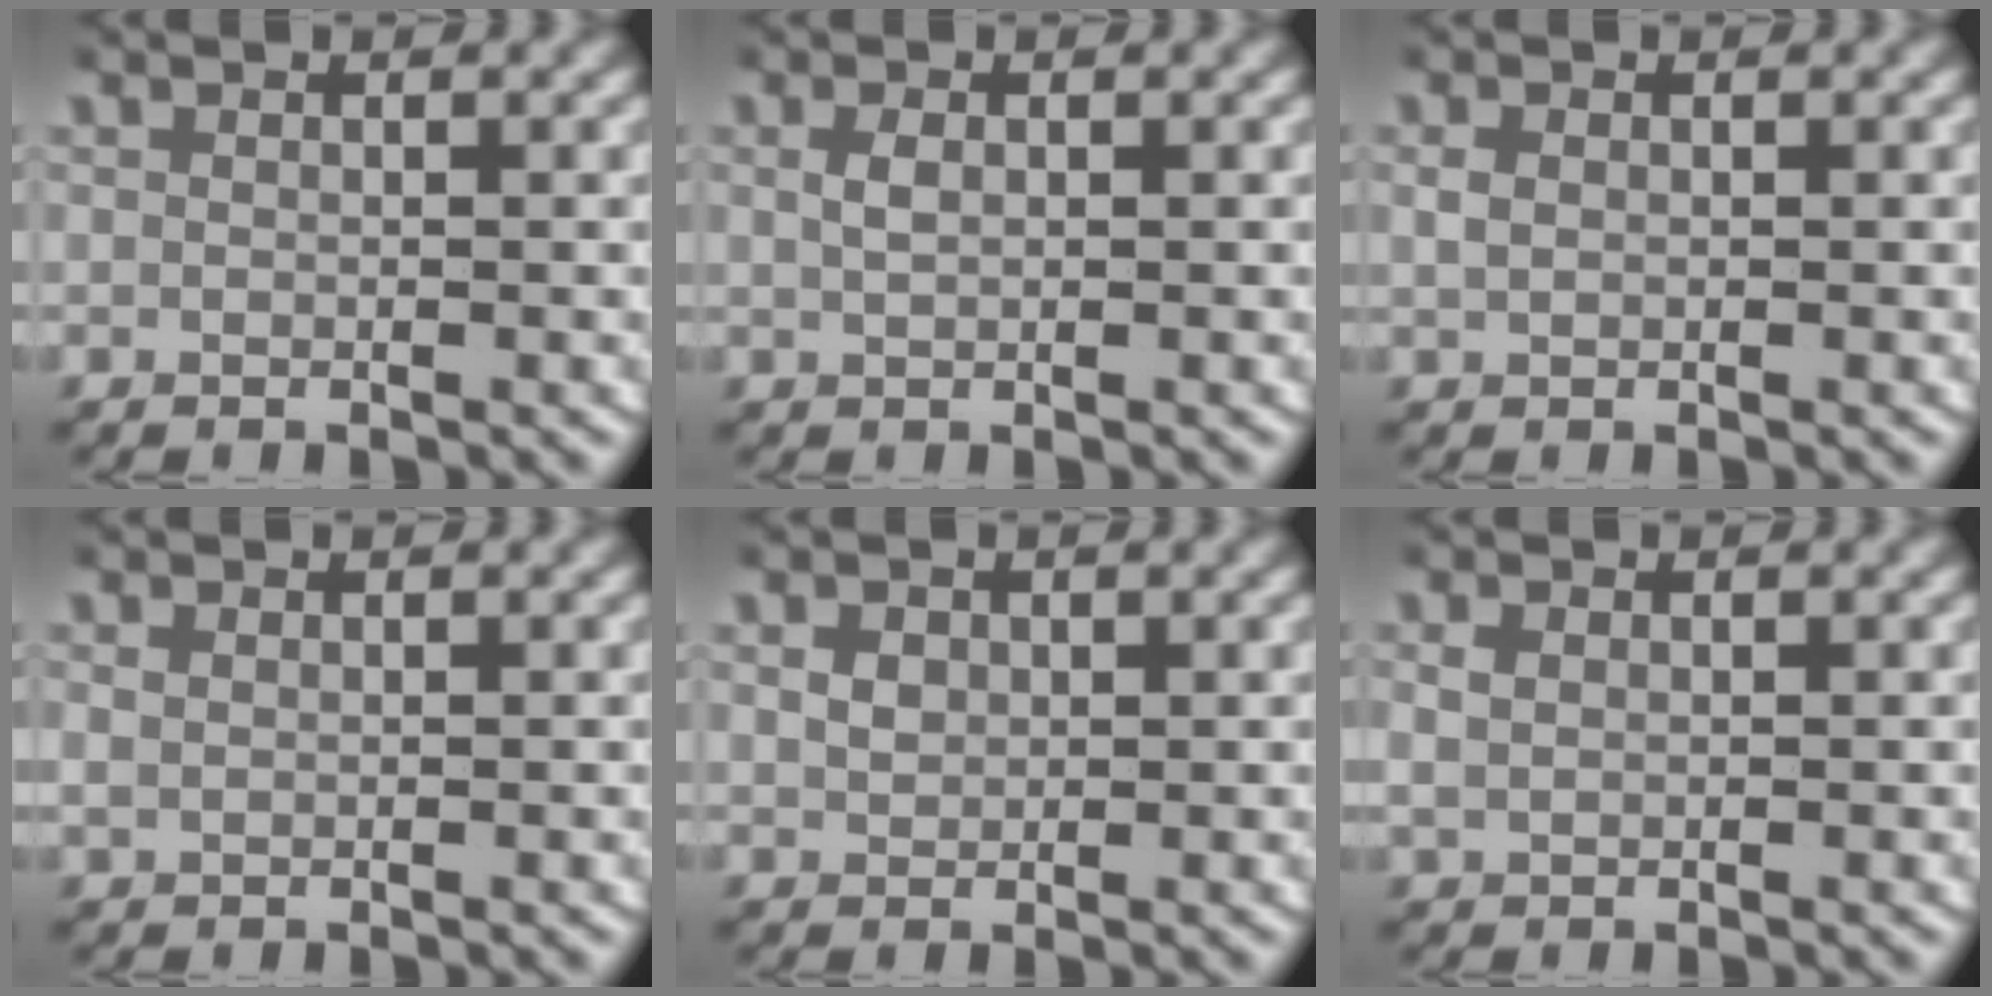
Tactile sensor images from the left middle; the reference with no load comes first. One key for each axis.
{"total": 0.9, "fx": 0.2, "fy": 0.5, "fz": 0.8, "tx": -0.017, "ty": -0.001, "tz": 0.007}
{"total": 1.0, "fx": 0.1, "fy": 0.8, "fz": 0.6, "tx": -0.015, "ty": 0.000, "tz": 0.005}
{"total": 1.0, "fx": 0.4, "fy": 0.8, "fz": 0.5, "tx": -0.013, "ty": 0.002, "tz": 0.010}
{"total": 1.3, "fx": 0.4, "fy": 1.1, "fz": 0.5, "tx": -0.010, "ty": -0.003, "tz": 0.014}
{"total": 1.5, "fx": 0.4, "fy": 1.2, "fz": 0.8, "tx": -0.020, "ty": 0.002, "tz": 0.011}